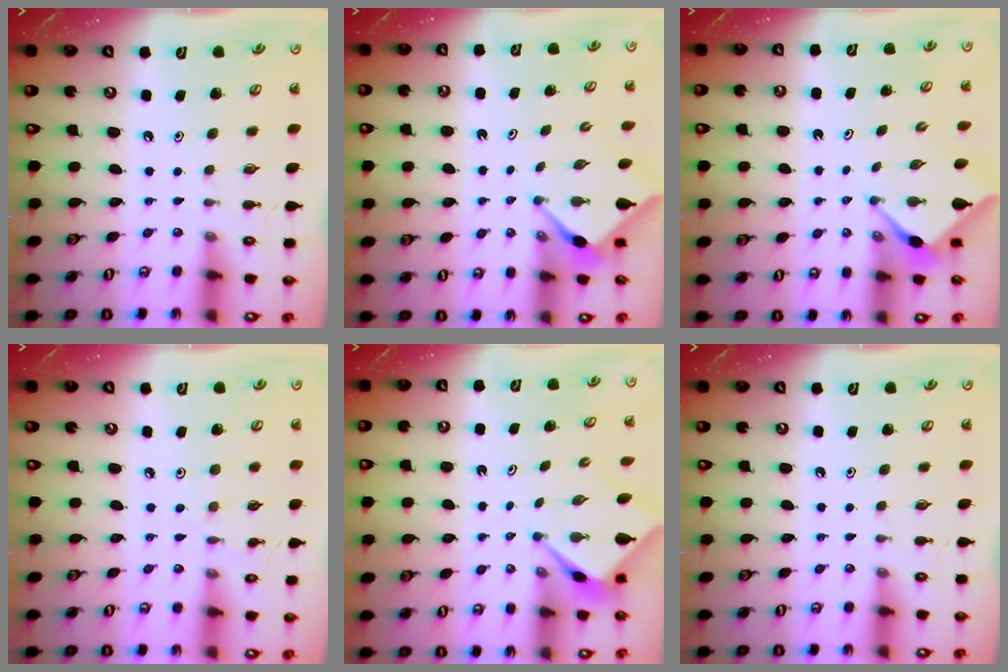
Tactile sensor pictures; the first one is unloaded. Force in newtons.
{"total": 3.1, "press": 3.1, "slide": 0.4}
{"total": 3.1, "press": 3.1, "slide": 0.3}
{"total": 1.4, "press": 1.4, "slide": 0.1}
{"total": 2.5, "press": 2.4, "slide": 0.3}
{"total": 0.0}